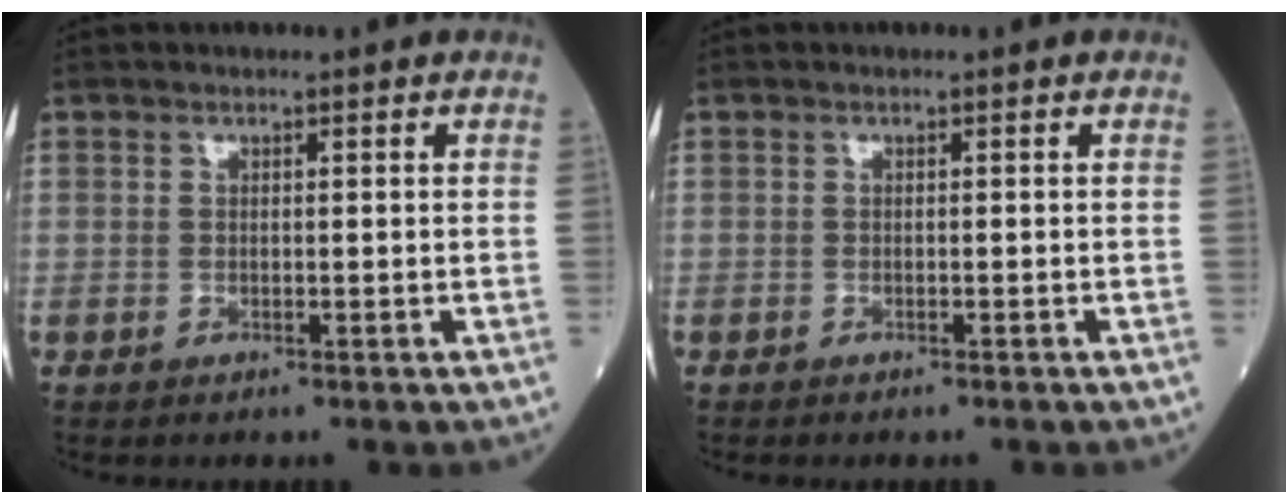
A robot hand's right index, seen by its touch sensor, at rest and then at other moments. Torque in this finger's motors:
{"motor_torque": [-0.04, -0.07, 0.11, 0.01]}